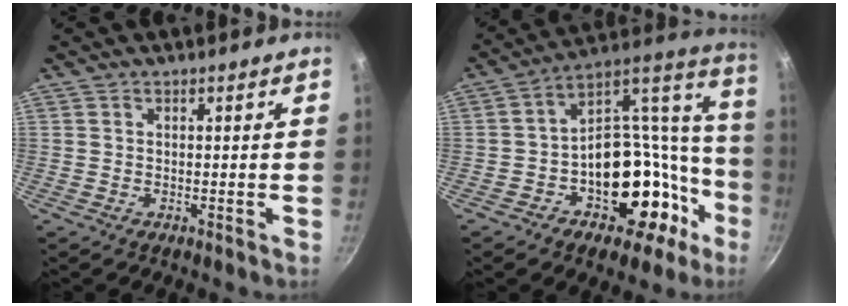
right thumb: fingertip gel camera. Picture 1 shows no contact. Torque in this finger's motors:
{"motor_torque": [1.57, 1.33, 1.81, -0.96, 0.18]}